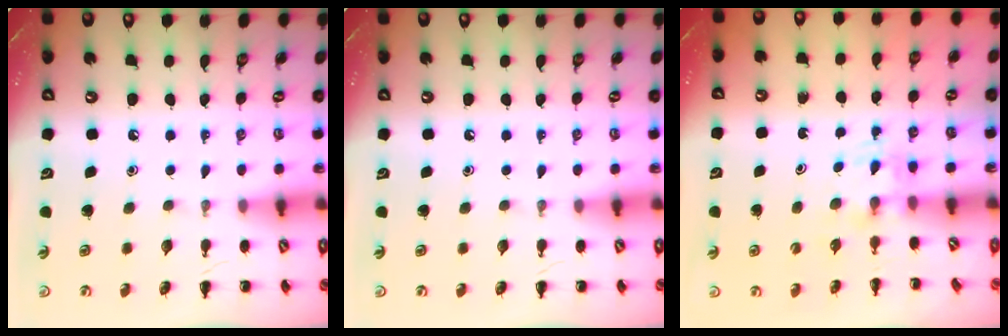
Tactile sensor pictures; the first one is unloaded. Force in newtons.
{"total": 0.0}
{"total": 2.8, "press": 2.6, "slide": 1.1}